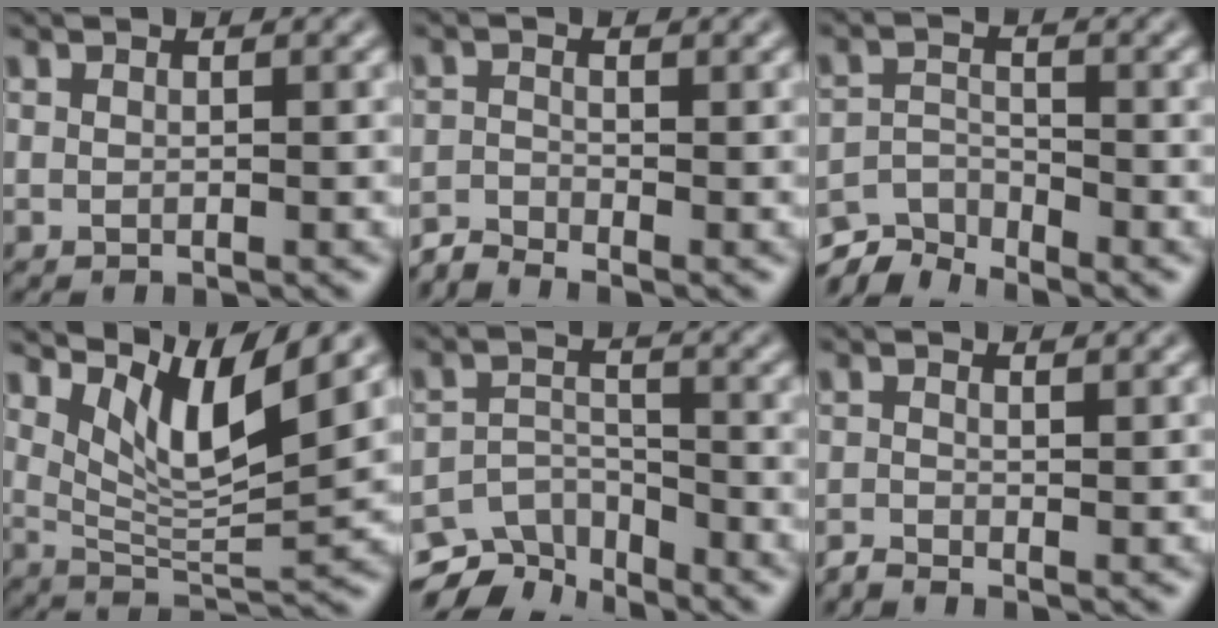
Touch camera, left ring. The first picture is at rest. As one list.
[{"total": 2.0, "force": [-2.0, 0.1, 0.4], "torque": [-0.010, -0.004, -0.051]}, {"total": 4.0, "force": [-3.8, 1.1, 0.9], "torque": [-0.014, -0.004, -0.080]}, {"total": 6.5, "force": [4.0, 1.5, 4.8], "torque": [-0.088, -0.010, 0.075]}, {"total": 6.2, "force": [-5.4, 2.4, 1.6], "torque": [-0.021, -0.016, -0.093]}, {"total": 1.2, "force": [-1.0, 0.1, 0.6], "torque": [-0.012, -0.006, -0.026]}]